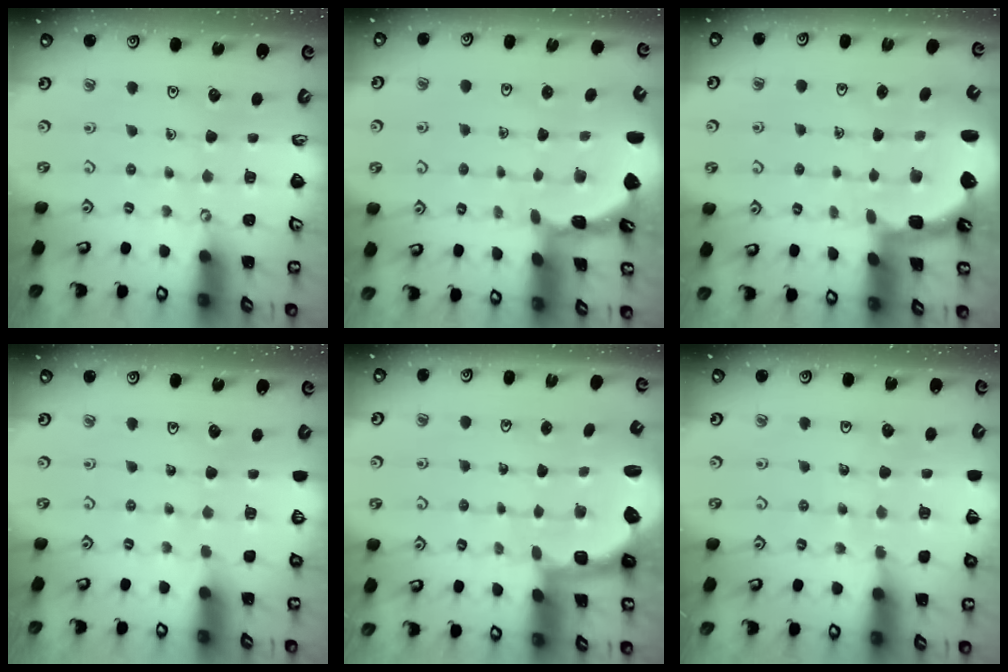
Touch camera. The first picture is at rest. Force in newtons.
{"total": 1.8, "press": 1.8, "slide": 0.1}
{"total": 2.5, "press": 1.6, "slide": 1.9}
{"total": 0.0}
{"total": 2.6, "press": 2.0, "slide": 1.7}
{"total": 4.9, "press": 4.7, "slide": 1.2}